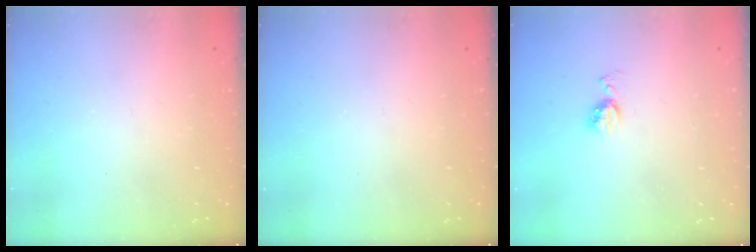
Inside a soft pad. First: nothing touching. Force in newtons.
{"total": 0.0}
{"total": 5.8, "press": 5.7, "slide": 0.6}